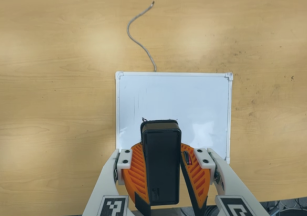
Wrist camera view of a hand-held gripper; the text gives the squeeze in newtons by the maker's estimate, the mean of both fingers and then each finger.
{"total": 8.6, "left": 9.2, "right": 8.1}